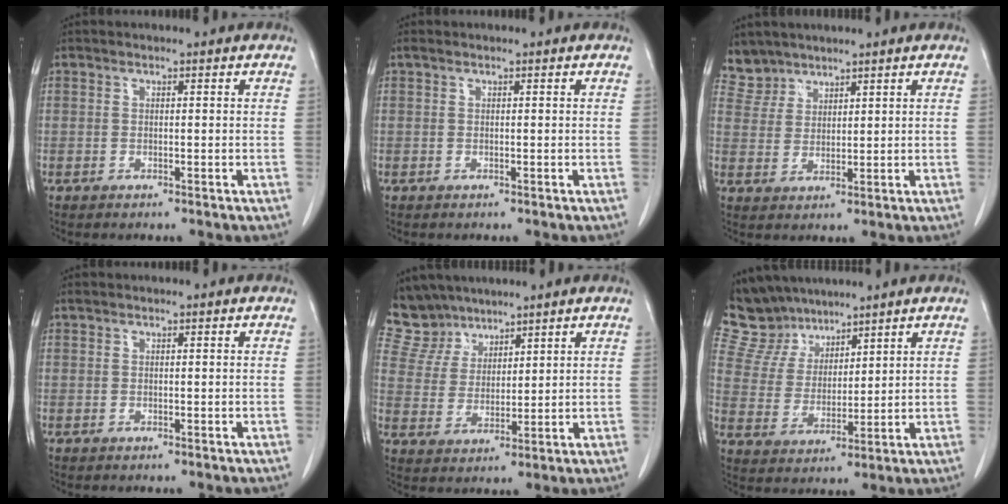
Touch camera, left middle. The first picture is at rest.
{"total": 0.0}
{"total": 4.1, "force": [3.7, 1.6, -0.7], "torque": [0.018, 0.004, 0.080]}
{"total": 0.0}
{"total": 6.8, "force": [6.1, 3.0, -0.2], "torque": [-0.005, 0.007, 0.134]}
{"total": 10.0, "force": [9.0, 4.0, 1.8], "torque": [-0.052, 0.019, 0.185]}